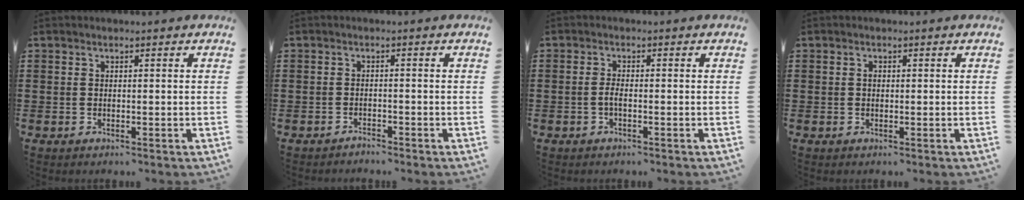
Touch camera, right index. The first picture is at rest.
{"total": 1.4, "force": [-1.3, 0.1, -0.1], "torque": [-0.003, 0.004, -0.030]}
{"total": 1.6, "force": [-0.7, 0.3, 1.4], "torque": [-0.041, -0.005, -0.017]}
{"total": 0.8, "force": [0.0, 0.5, 0.6], "torque": [-0.014, 0.001, -0.001]}